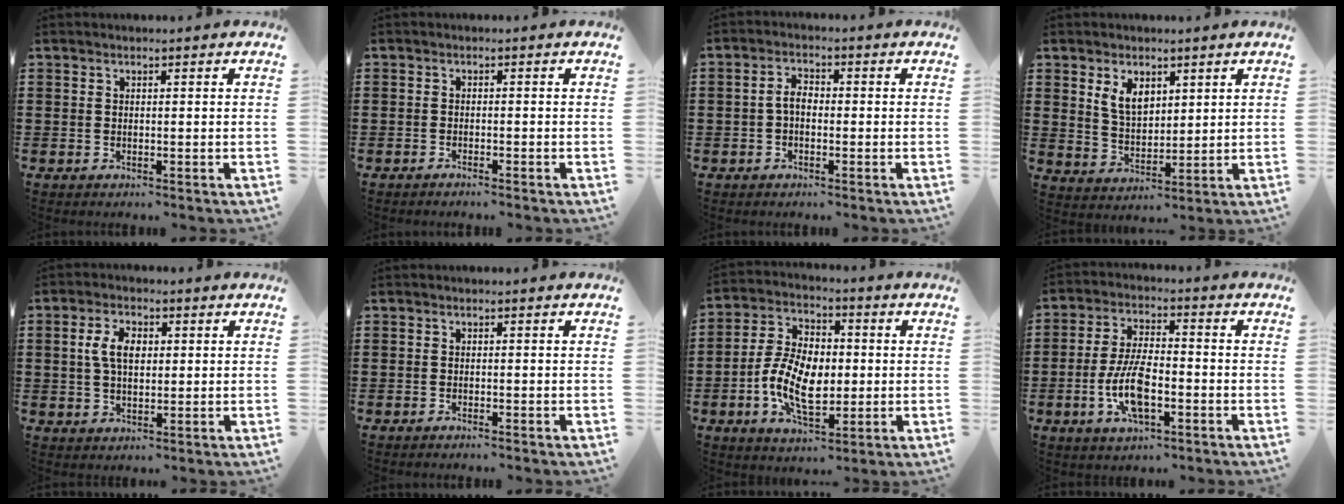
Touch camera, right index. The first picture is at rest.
{"total": 1.2, "force": [-1.1, -0.2, 0.0], "torque": [-0.001, 0.000, -0.023]}
{"total": 2.9, "force": [-0.7, 1.6, 2.3], "torque": [-0.053, 0.003, -0.016]}
{"total": 5.1, "force": [2.5, 3.0, 3.1], "torque": [-0.072, 0.009, 0.046]}
{"total": 5.0, "force": [0.8, 2.8, 4.0], "torque": [-0.093, 0.011, 0.009]}
{"total": 0.8, "force": [-0.8, -0.2, 0.0], "torque": [-0.002, -0.002, -0.016]}
{"total": 9.8, "force": [-1.5, 5.9, 7.6], "torque": [-0.175, 0.006, -0.030]}
{"total": 8.9, "force": [-2.6, 3.4, 7.7], "torque": [-0.174, -0.008, -0.052]}